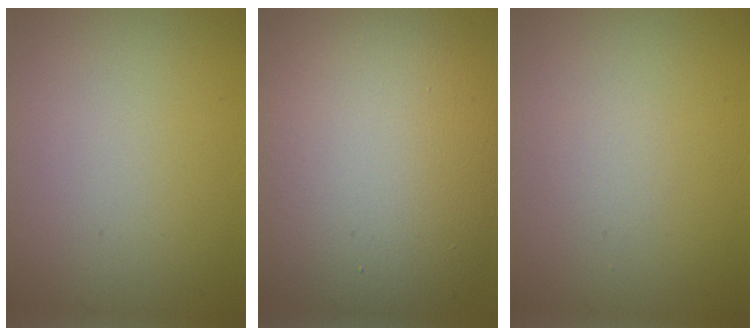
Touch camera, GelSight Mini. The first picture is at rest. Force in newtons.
{"total": 14.7, "press": 14.7, "slide": 0.9}
{"total": 0.7, "press": 0.7, "slide": 0.1}